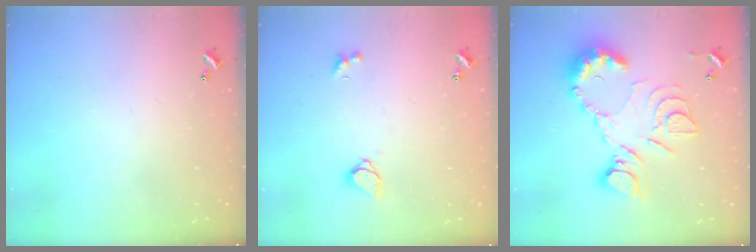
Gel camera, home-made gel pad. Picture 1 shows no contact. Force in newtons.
{"total": 1.5, "press": 1.4, "slide": 0.4}
{"total": 17.0, "press": 17.0, "slide": 1.0}